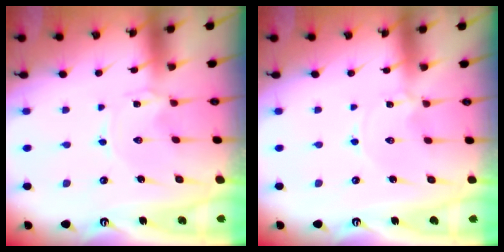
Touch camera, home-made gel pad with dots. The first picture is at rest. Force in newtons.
{"total": 0.0}